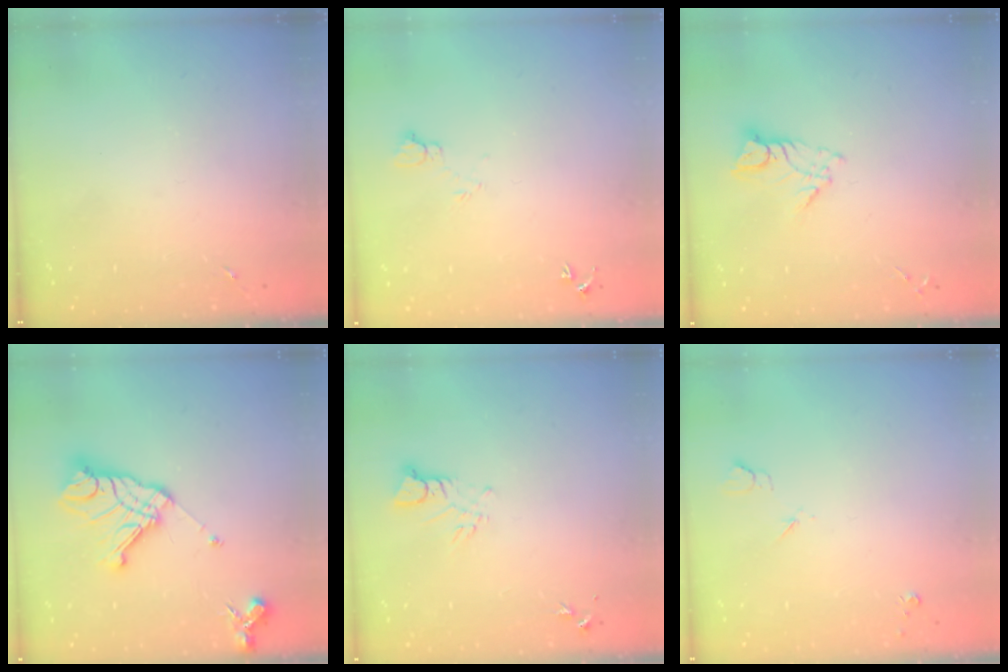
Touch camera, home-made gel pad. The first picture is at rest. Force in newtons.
{"total": 4.2, "press": 4.1, "slide": 0.5}
{"total": 8.4, "press": 8.4, "slide": 0.9}
{"total": 17.5, "press": 17.3, "slide": 2.0}
{"total": 3.9, "press": 3.9, "slide": 0.4}
{"total": 3.6, "press": 3.5, "slide": 0.8}